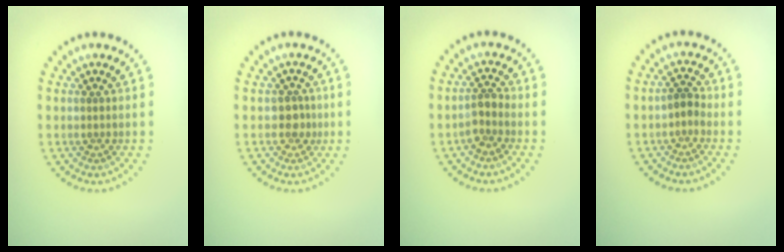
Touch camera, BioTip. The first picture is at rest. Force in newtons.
{"total": 1.7, "press": 1.5, "slide": 0.9}
{"total": 1.8, "press": 1.4, "slide": 1.1}
{"total": 1.2, "press": 0.9, "slide": 0.7}